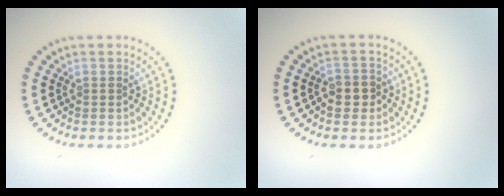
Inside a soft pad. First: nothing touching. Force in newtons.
{"total": 1.7, "press": 1.6, "slide": 0.5}